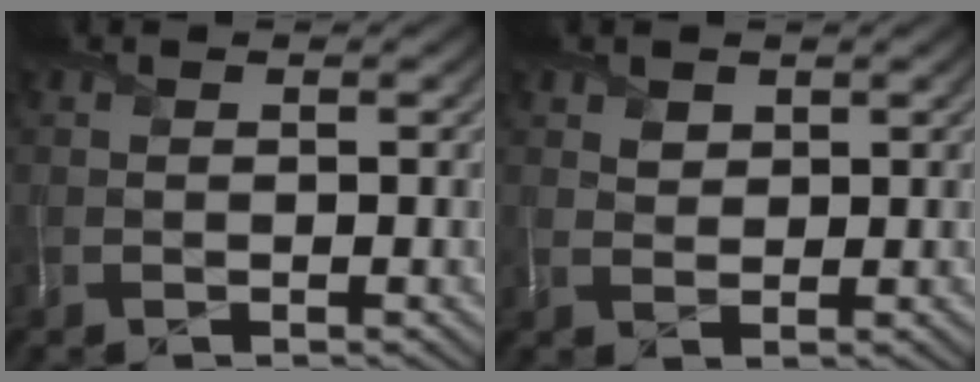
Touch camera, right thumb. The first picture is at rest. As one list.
[{"total": 1.8, "force": [1.5, 1.0, 0.3], "torque": [-0.007, 0.004, 0.029]}]